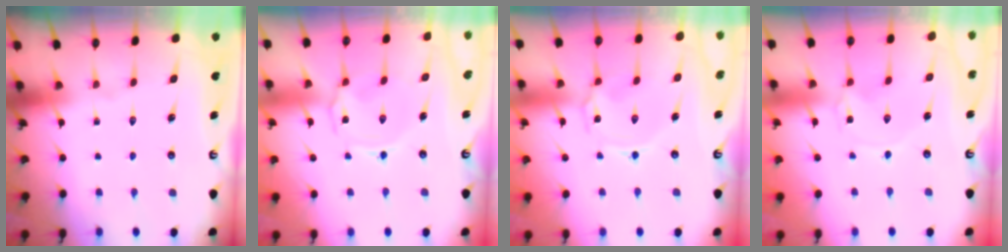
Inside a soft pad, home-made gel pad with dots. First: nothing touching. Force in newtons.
{"total": 2.0, "press": 2.0, "slide": 0.5}
{"total": 1.7, "press": 1.7, "slide": 0.4}
{"total": 0.0}